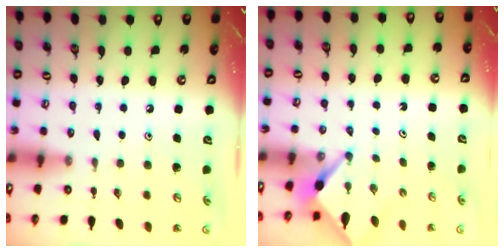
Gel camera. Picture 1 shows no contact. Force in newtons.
{"total": 2.9, "press": 2.9, "slide": 0.4}